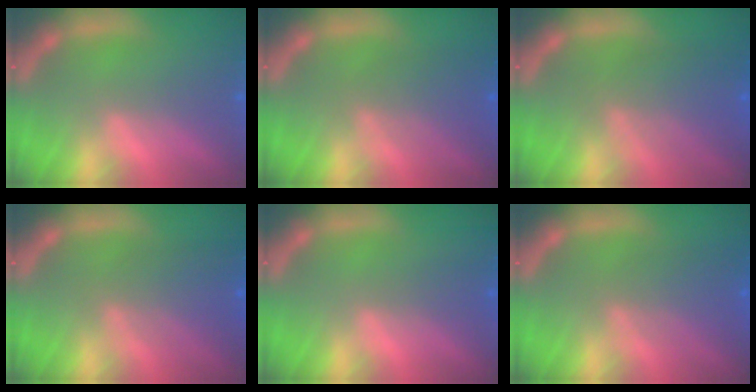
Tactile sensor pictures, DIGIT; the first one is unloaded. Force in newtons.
{"total": 4.6}
{"total": 6.0}
{"total": 5.0}
{"total": 1.5}
{"total": 4.6}